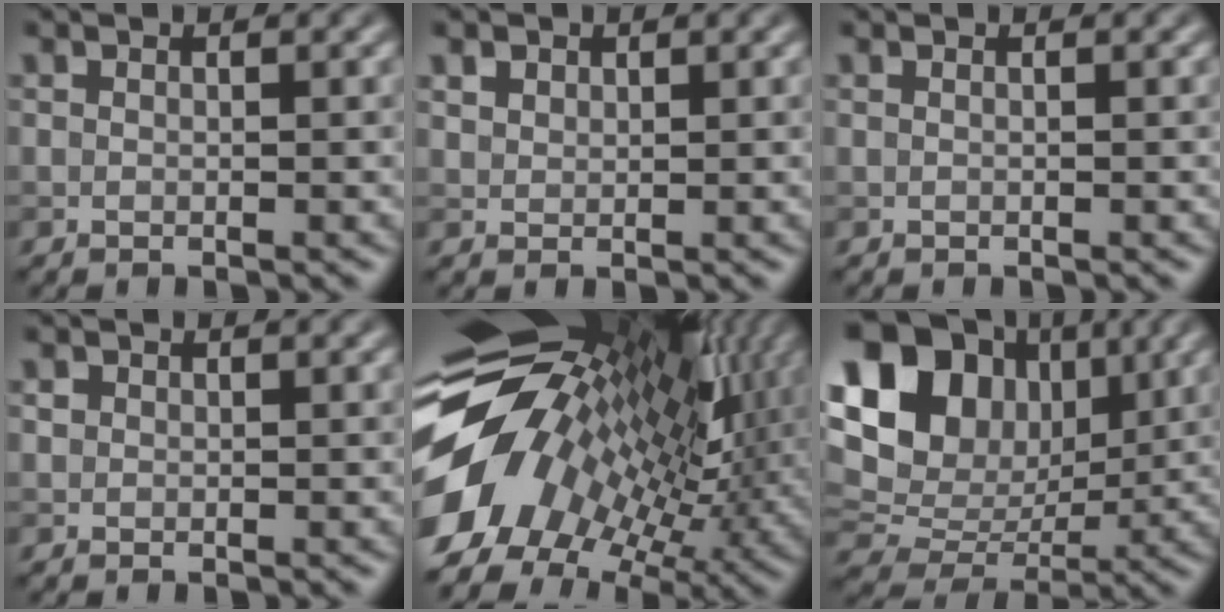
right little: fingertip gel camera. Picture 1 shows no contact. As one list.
[{"total": 2.3, "force": [1.6, 1.4, 0.8], "torque": [-0.029, 0.005, 0.028]}, {"total": 0.0}, {"total": 0.7, "force": [0.2, 0.7, 0.1], "torque": [0.002, -0.002, 0.001]}, {"total": 16.1, "force": [-0.1, 10.9, 11.9], "torque": [-0.242, -0.009, 0.008]}, {"total": 16.3, "force": [5.7, 12.4, 9.0], "torque": [-0.213, 0.049, 0.113]}]